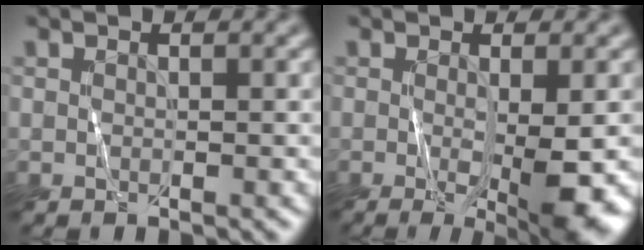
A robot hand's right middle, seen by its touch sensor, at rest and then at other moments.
{"total": 5.5, "force": [-1.0, 1.1, 5.3], "torque": [-0.084, -0.018, -0.009]}